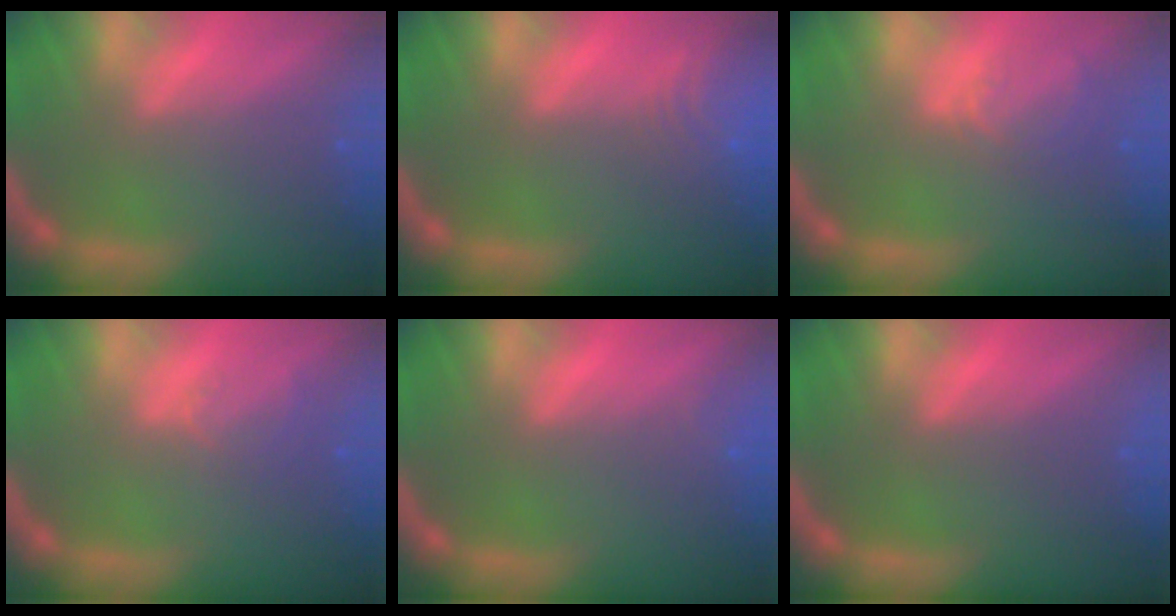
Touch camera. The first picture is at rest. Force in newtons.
{"total": 5.5}
{"total": 2.9}
{"total": 2.0}
{"total": 0.9}
{"total": 0.0}